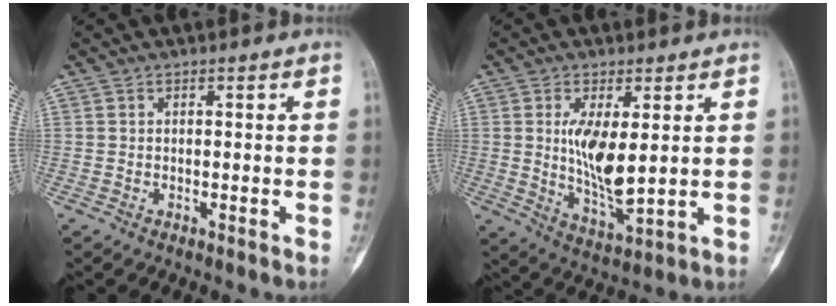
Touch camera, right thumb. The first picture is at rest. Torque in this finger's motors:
{"motor_torque": [0.45, 2.45, 0.54, -0.37, 0.33]}